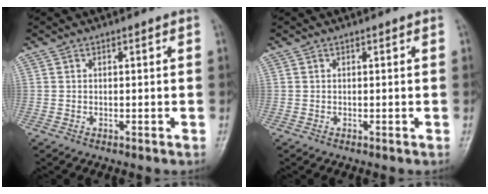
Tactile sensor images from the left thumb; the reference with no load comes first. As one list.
[{"total": 0.0}]